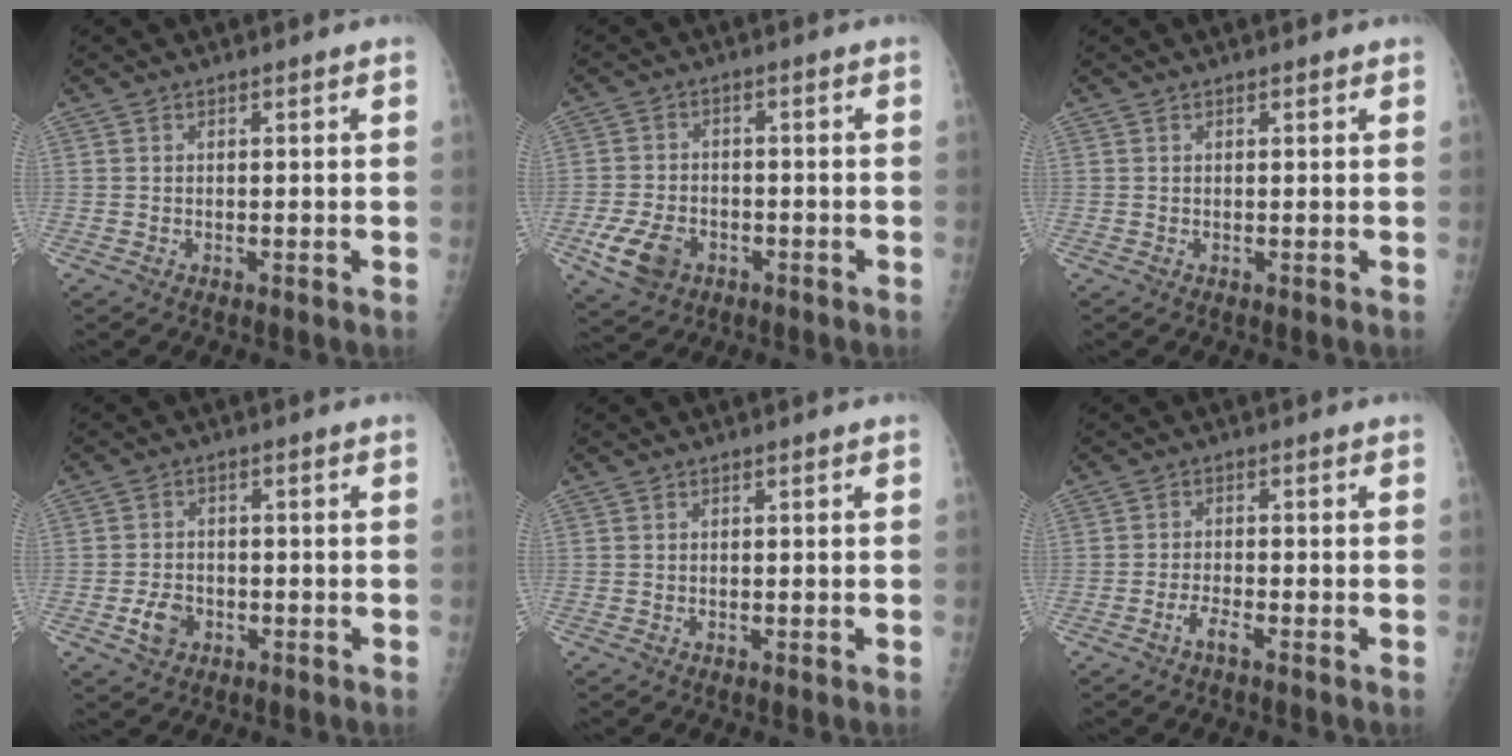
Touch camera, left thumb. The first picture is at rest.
{"total": 7.5, "force": [-3.2, 5.2, 4.4], "torque": [-0.084, 0.010, -0.053]}
{"total": 0.6, "force": [0.4, 0.2, 0.4], "torque": [-0.006, -0.001, 0.005]}
{"total": 4.3, "force": [-1.7, 3.2, 2.3], "torque": [-0.034, 0.010, -0.028]}
{"total": 0.0}
{"total": 2.4, "force": [-1.7, 0.4, 1.7], "torque": [-0.040, 0.010, -0.035]}